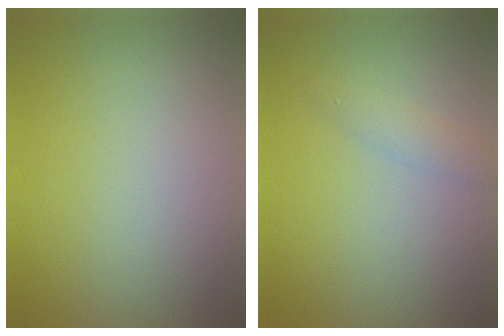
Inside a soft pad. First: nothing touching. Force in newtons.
{"total": 1.4, "press": 1.4, "slide": 0.1}